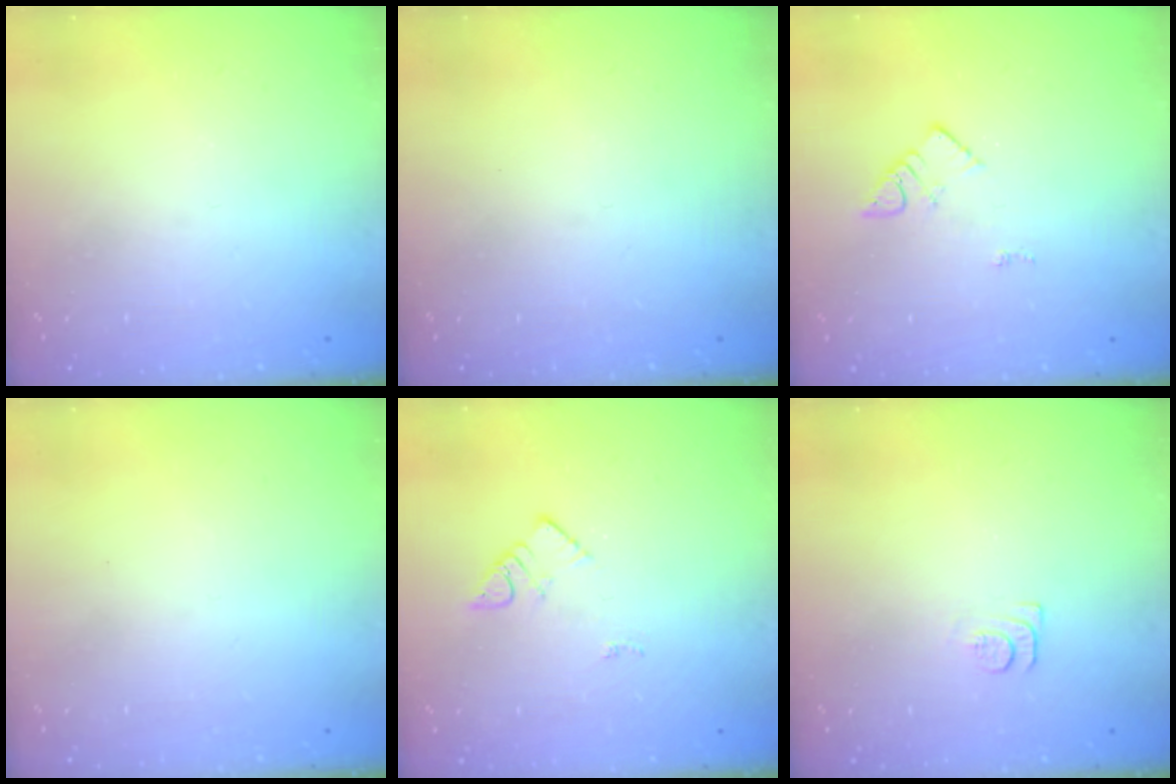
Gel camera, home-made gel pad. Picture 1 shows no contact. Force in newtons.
{"total": 0.0}
{"total": 3.1, "press": 3.1, "slide": 0.2}
{"total": 1.7, "press": 1.6, "slide": 0.1}
{"total": 3.0, "press": 3.0, "slide": 0.2}
{"total": 4.3, "press": 4.3, "slide": 0.7}